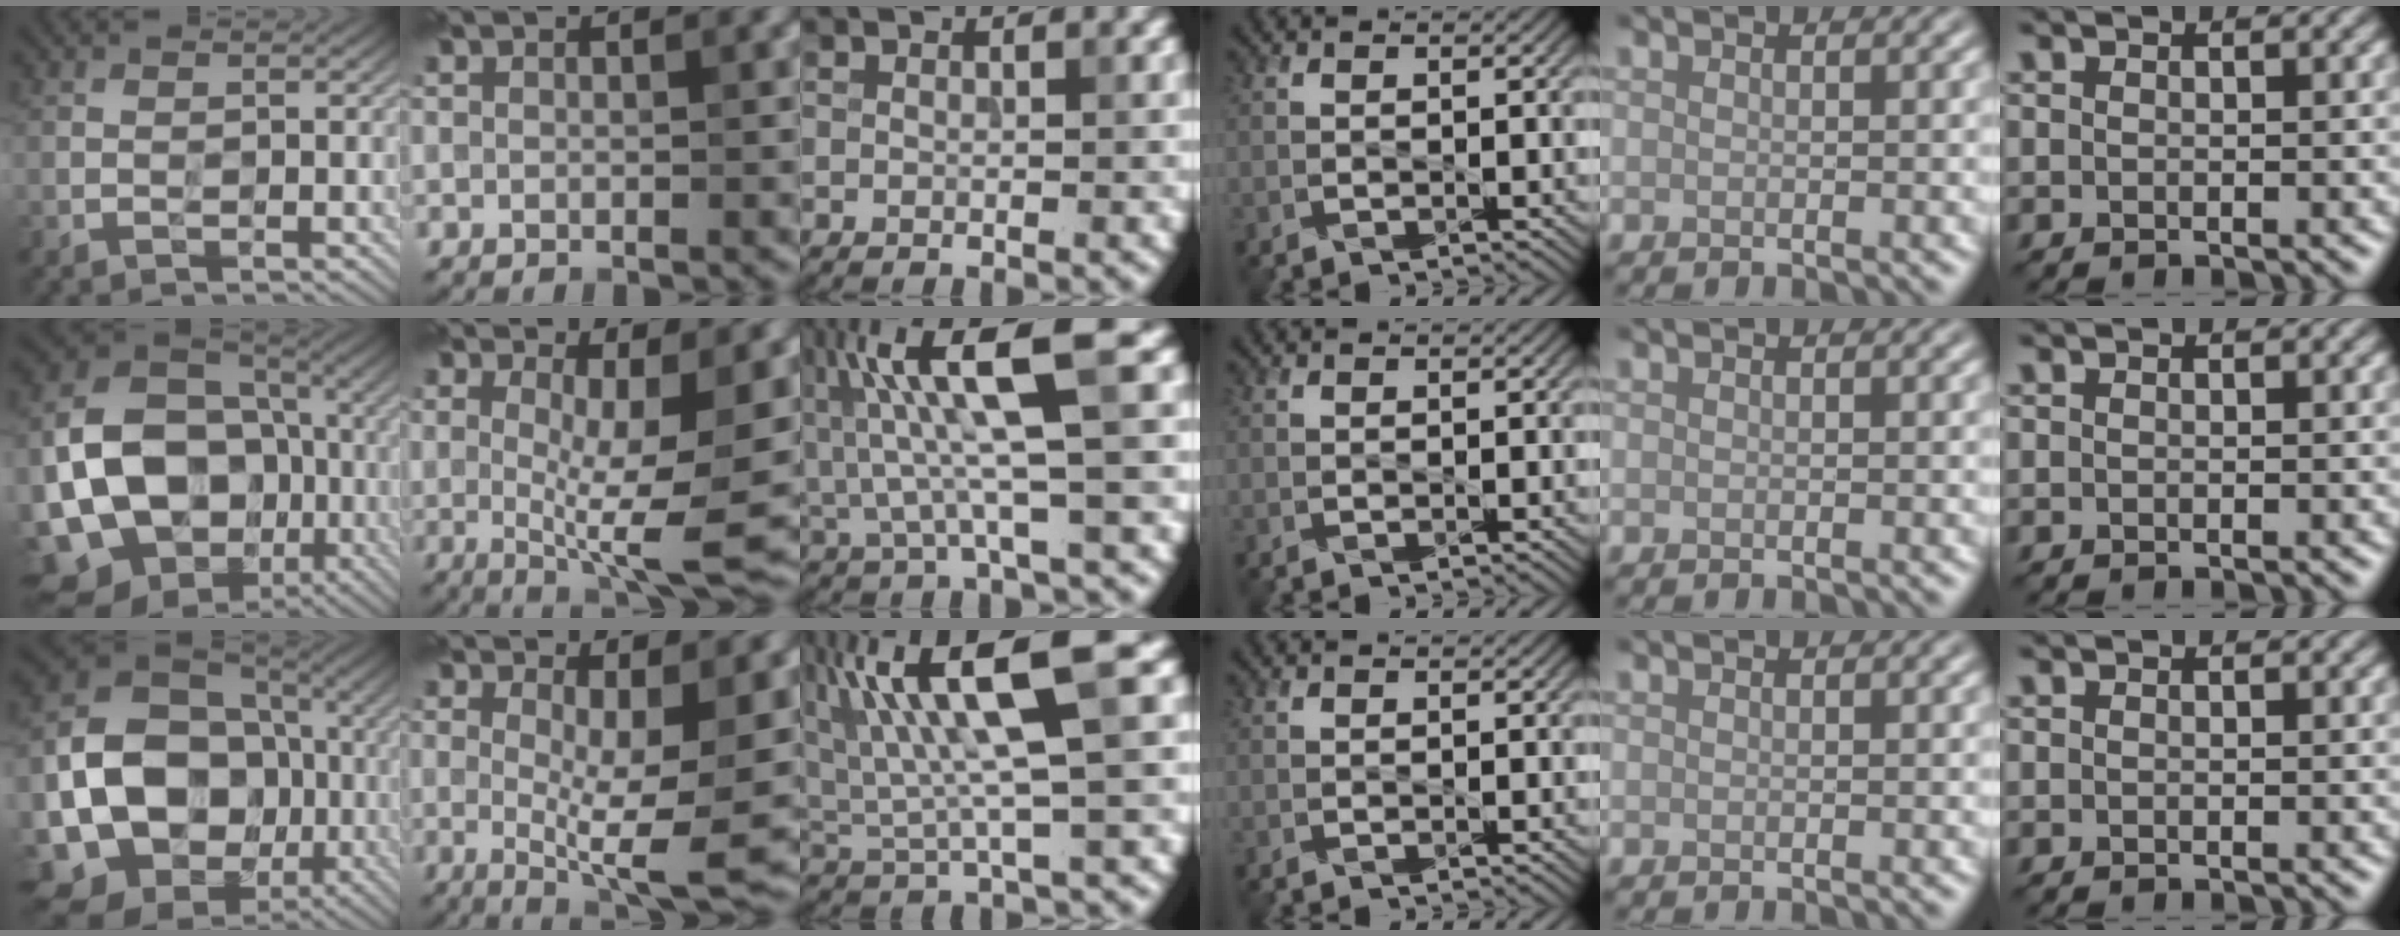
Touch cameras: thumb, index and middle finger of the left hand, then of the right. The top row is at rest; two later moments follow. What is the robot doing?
{"motion": "wipe", "object": "mirror"}